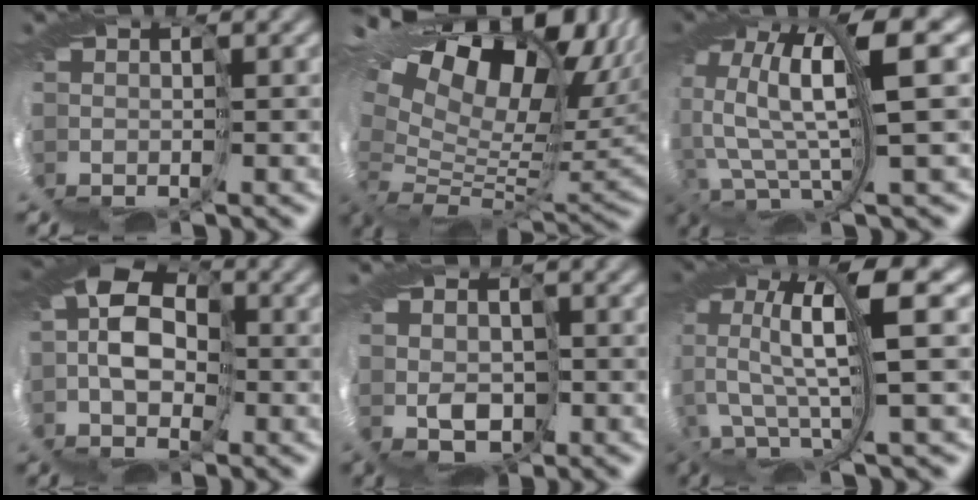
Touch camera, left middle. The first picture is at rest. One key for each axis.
{"total": 17.1, "fx": 12.2, "fy": 6.9, "fz": 9.8, "tx": -0.188, "ty": 0.053, "tz": 0.211}
{"total": 8.9, "fx": 4.3, "fy": 1.4, "fz": 7.7, "tx": -0.186, "ty": 0.000, "tz": 0.085}
{"total": 5.2, "fx": 0.9, "fy": 3.3, "fz": 4.0, "tx": -0.058, "ty": 0.015, "tz": 0.005}
{"total": 2.0, "fx": 1.6, "fy": 1.0, "fz": 0.4, "tx": -0.015, "ty": 0.002, "tz": 0.025}
{"total": 7.7, "fx": 4.5, "fy": 0.6, "fz": 6.2, "tx": -0.150, "ty": 0.014, "tz": 0.071}